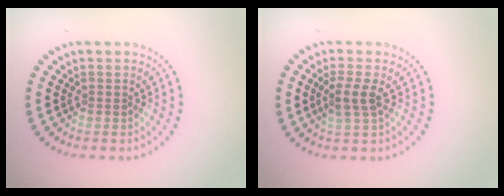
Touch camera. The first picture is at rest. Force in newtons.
{"total": 2.2, "press": 2.0, "slide": 0.9}